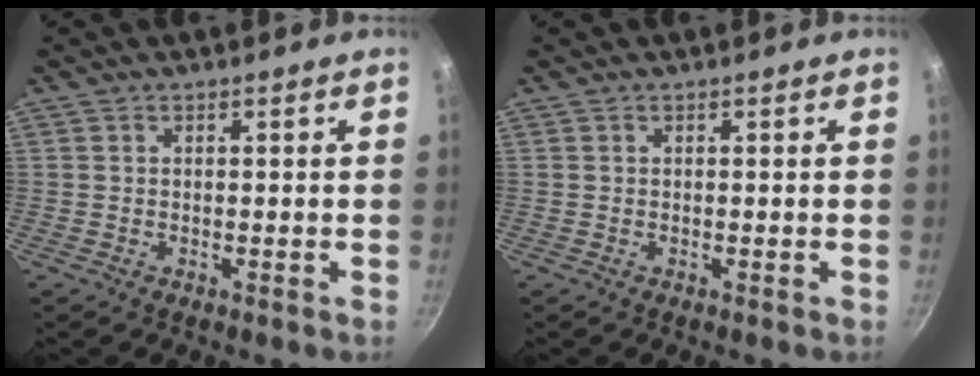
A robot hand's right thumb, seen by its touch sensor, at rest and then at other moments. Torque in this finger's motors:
{"motor_torque": [-0.02, 0.01, 0.00, 0.00, 0.00]}